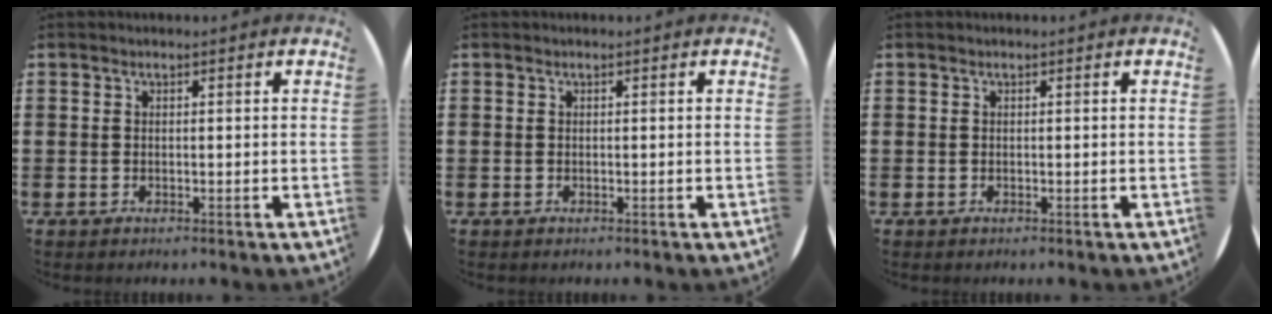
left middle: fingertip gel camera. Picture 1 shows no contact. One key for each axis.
{"total": 0.0}
{"total": 0.0}